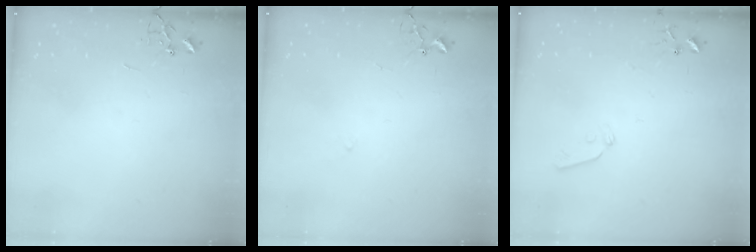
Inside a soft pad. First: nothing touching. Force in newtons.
{"total": 6.5, "press": 6.5, "slide": 0.7}
{"total": 5.9, "press": 5.8, "slide": 0.6}